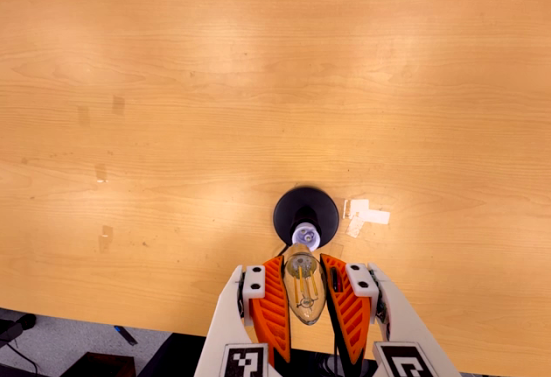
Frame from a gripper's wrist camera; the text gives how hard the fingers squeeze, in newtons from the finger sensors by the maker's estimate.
{"total": 19.8, "left": 21.8, "right": 17.9}